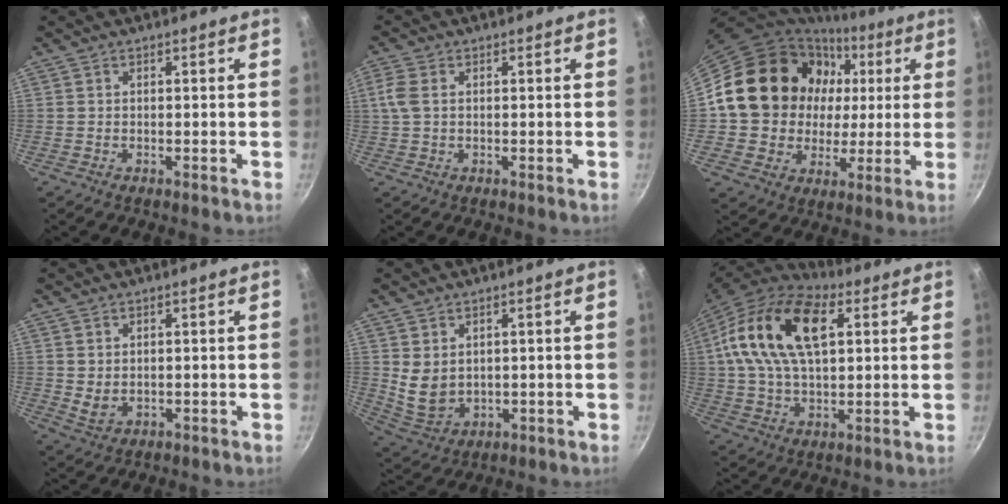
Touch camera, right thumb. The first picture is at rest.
{"total": 3.7, "force": [0.6, 2.4, 2.8], "torque": [-0.066, 0.007, 0.010]}
{"total": 20.5, "force": [3.8, 18.0, 9.1], "torque": [-0.139, 0.021, 0.077]}
{"total": 2.8, "force": [0.7, 1.9, 1.8], "torque": [-0.030, -0.010, 0.019]}
{"total": 6.5, "force": [1.6, 4.8, 4.1], "torque": [-0.063, -0.019, 0.049]}
{"total": 20.6, "force": [6.0, 12.2, 15.5], "torque": [-0.263, 0.005, 0.095]}